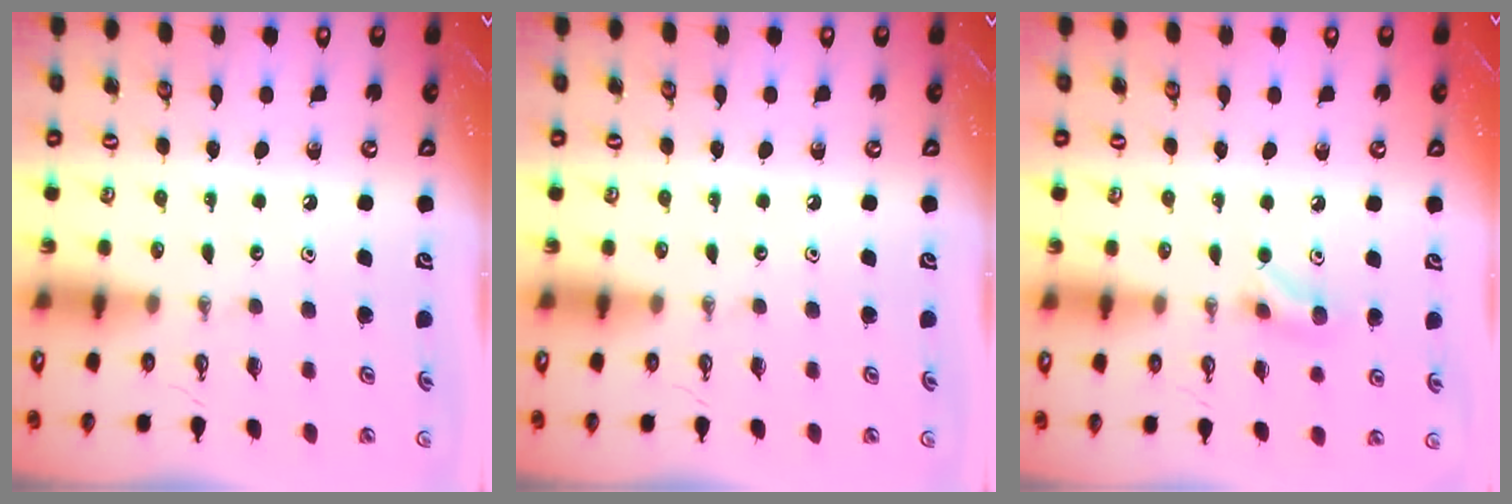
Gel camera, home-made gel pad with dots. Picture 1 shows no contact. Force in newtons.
{"total": 0.0}
{"total": 5.7, "press": 5.5, "slide": 1.5}